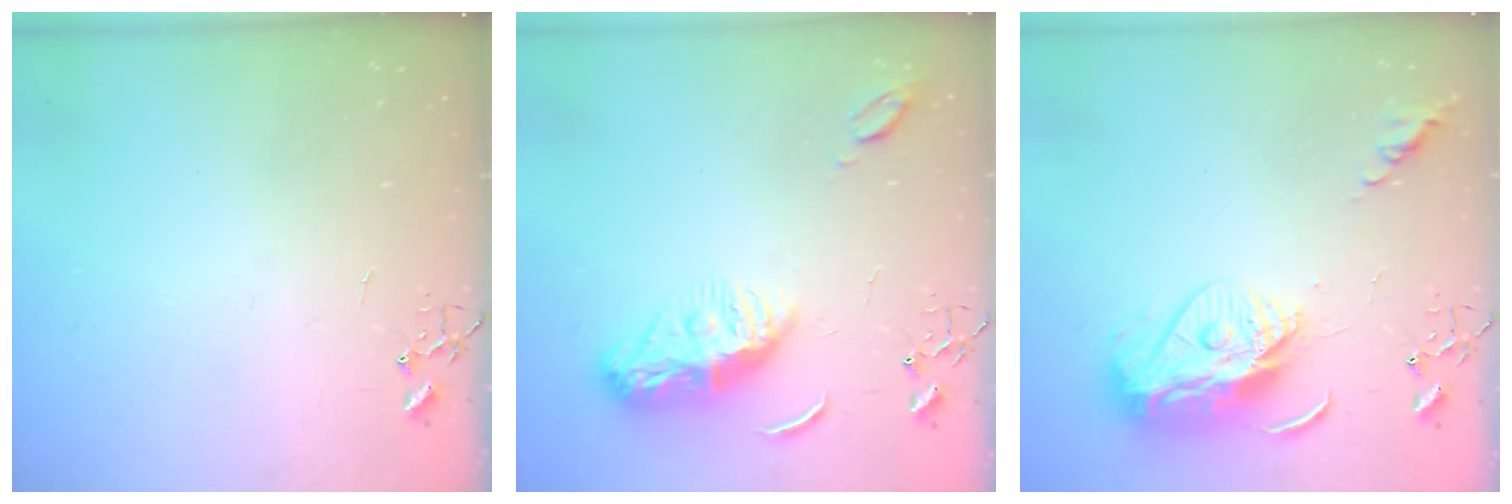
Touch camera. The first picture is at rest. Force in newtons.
{"total": 10.4, "press": 10.4, "slide": 0.1}
{"total": 12.3, "press": 12.2, "slide": 1.1}